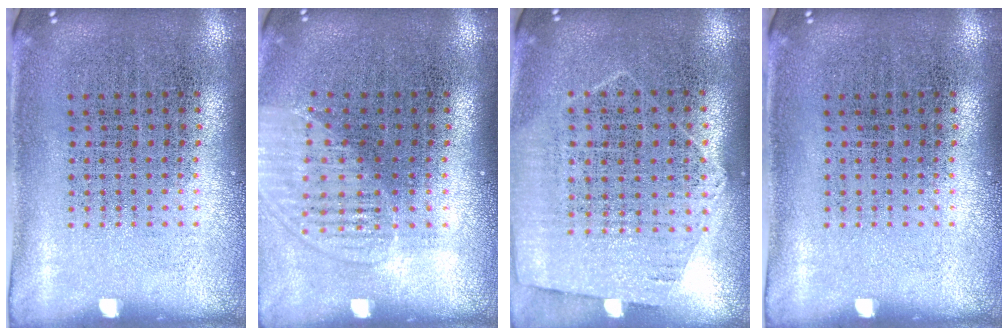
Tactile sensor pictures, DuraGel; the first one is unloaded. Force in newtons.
{"total": 1.2, "press": 1.1, "slide": 0.5}
{"total": 1.2, "press": 1.1, "slide": 0.6}
{"total": 0.0}